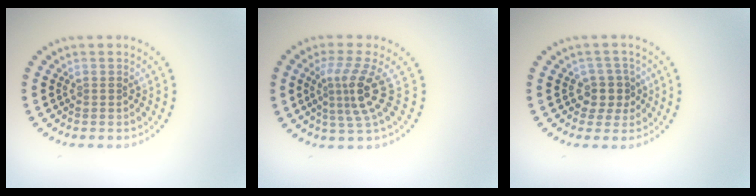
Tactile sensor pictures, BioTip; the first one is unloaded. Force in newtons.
{"total": 3.8, "press": 2.5, "slide": 2.8}
{"total": 2.5, "press": 2.0, "slide": 1.4}